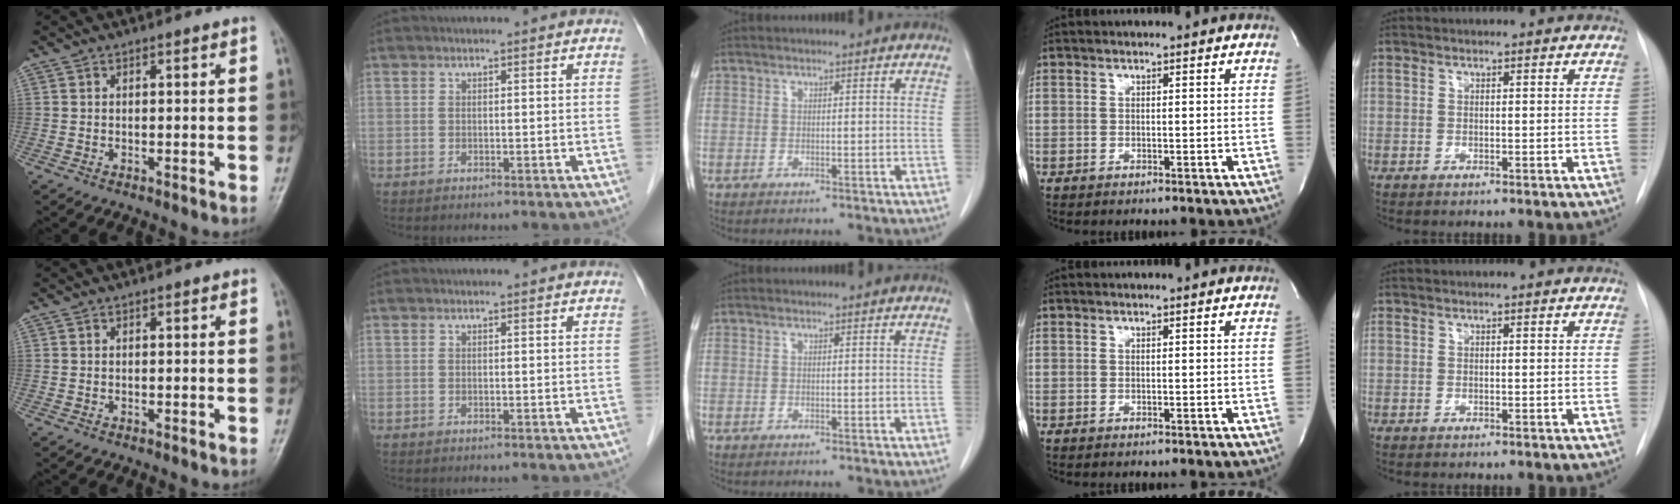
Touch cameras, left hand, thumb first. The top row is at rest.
{}